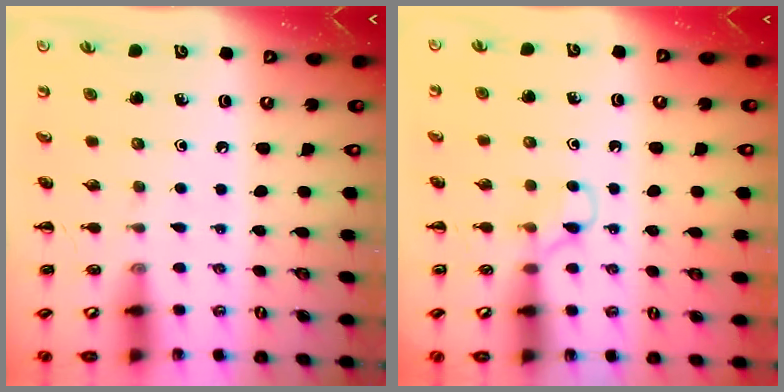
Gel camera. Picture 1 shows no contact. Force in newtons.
{"total": 3.1, "press": 2.9, "slide": 1.0}